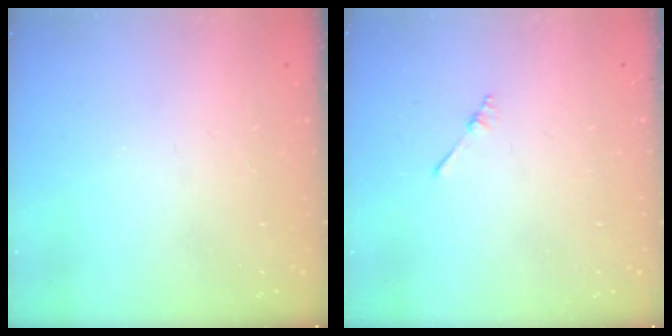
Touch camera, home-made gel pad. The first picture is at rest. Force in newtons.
{"total": 2.0, "press": 2.0, "slide": 0.3}